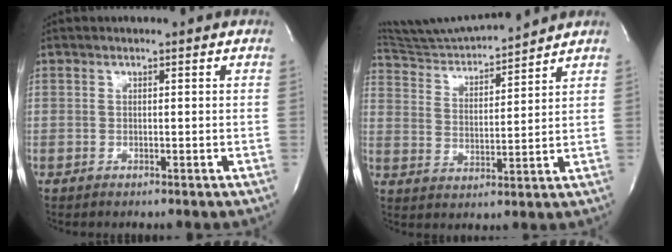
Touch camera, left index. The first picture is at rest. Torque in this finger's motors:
{"motor_torque": [0.01, -0.11, 0.11, 0.03]}